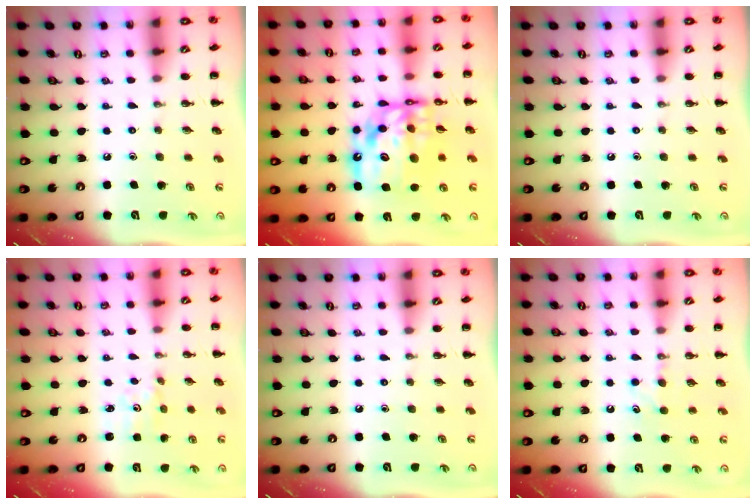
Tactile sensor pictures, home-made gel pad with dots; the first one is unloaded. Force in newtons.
{"total": 17.6, "press": 17.1, "slide": 4.4}
{"total": 0.0}
{"total": 1.8, "press": 1.7, "slide": 0.5}
{"total": 0.0}
{"total": 4.6, "press": 4.4, "slide": 1.2}